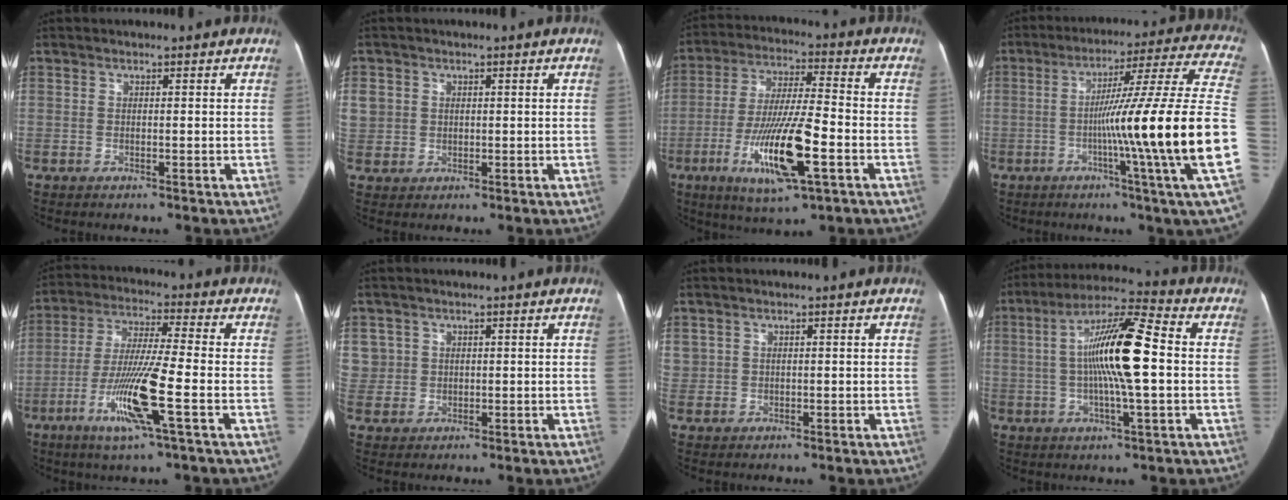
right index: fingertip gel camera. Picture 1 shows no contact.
{"total": 6.7, "force": [1.7, 6.2, 1.8], "torque": [-0.059, 0.014, 0.044]}
{"total": 15.5, "force": [-5.3, 1.8, 14.5], "torque": [-0.279, -0.022, -0.092]}
{"total": 22.9, "force": [-4.9, -3.0, 22.1], "torque": [-0.282, -0.006, -0.097]}
{"total": 12.2, "force": [-4.3, -0.5, 11.4], "torque": [-0.225, -0.019, -0.087]}
{"total": 4.9, "force": [1.8, 4.6, 0.0], "torque": [0.011, 0.009, 0.041]}
{"total": 2.1, "force": [0.9, 1.9, 0.2], "torque": [0.007, 0.009, 0.017]}
{"total": 13.8, "force": [0.2, 1.3, 13.7], "torque": [-0.252, 0.016, -0.003]}